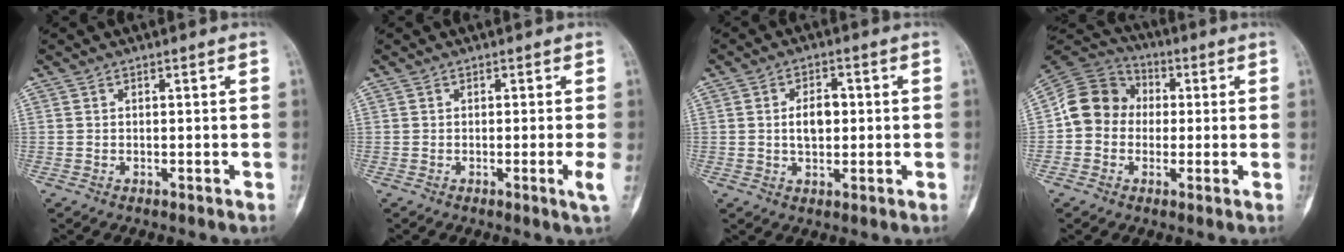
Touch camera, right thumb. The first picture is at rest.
{"total": 2.2, "force": [-0.4, -0.5, 2.1], "torque": [-0.039, -0.008, -0.008]}
{"total": 5.4, "force": [0.2, 3.4, 4.2], "torque": [-0.058, 0.006, 0.003]}
{"total": 11.2, "force": [0.1, 9.9, 5.2], "torque": [-0.072, 0.030, -0.012]}